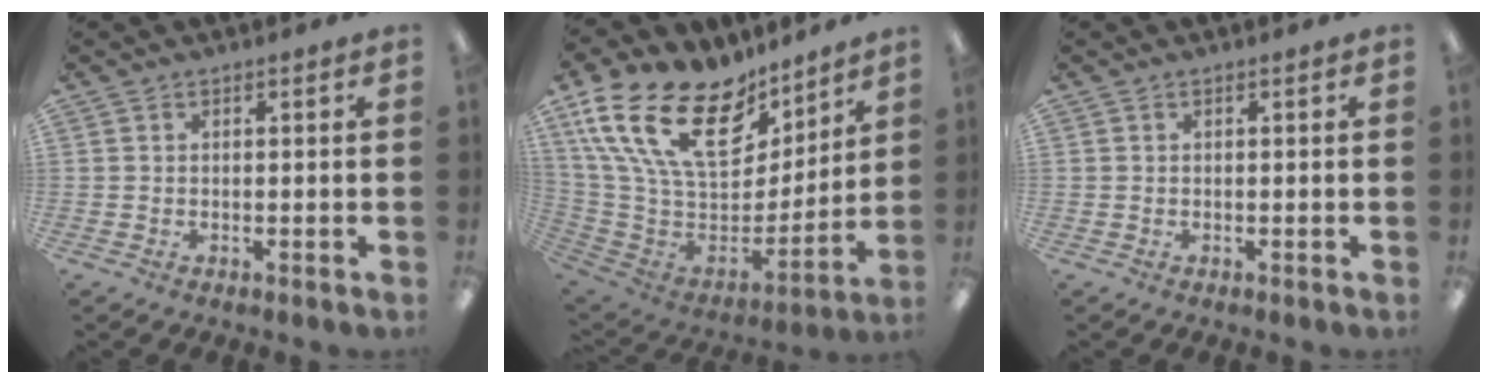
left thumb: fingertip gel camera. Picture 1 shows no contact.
{"total": 24.6, "force": [13.5, 14.2, 15.0], "torque": [-0.287, -0.080, 0.253]}
{"total": 0.0}